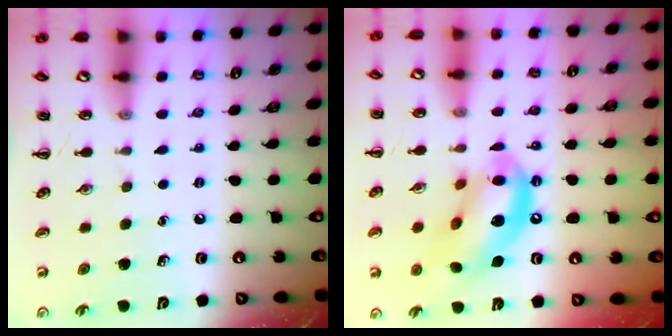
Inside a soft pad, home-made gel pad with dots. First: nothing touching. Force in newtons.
{"total": 13.7, "press": 13.3, "slide": 3.6}